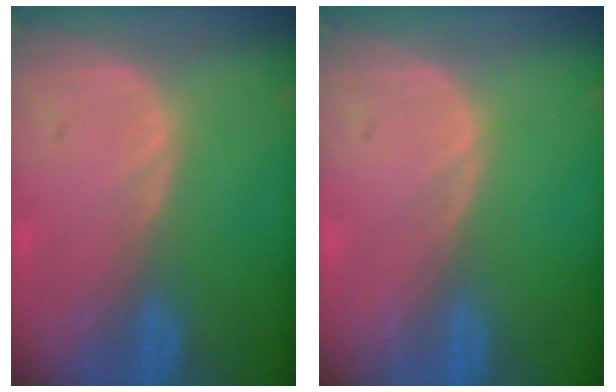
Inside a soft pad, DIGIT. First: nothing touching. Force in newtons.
{"total": 0.0}